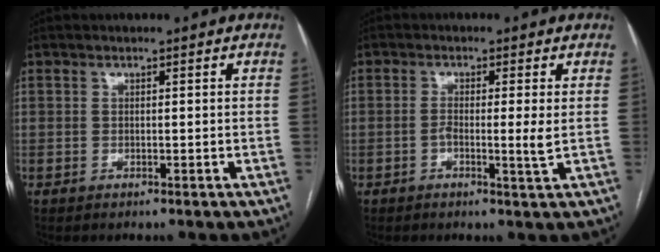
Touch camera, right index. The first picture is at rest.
{"total": 3.2, "force": [-0.4, -0.2, 3.2], "torque": [-0.061, -0.003, -0.006]}